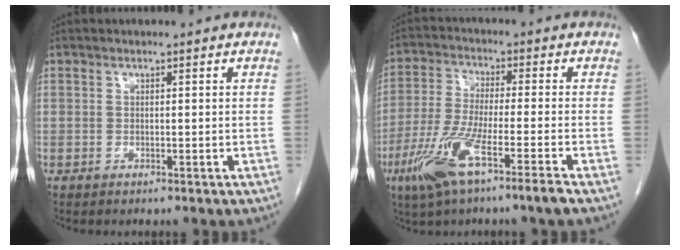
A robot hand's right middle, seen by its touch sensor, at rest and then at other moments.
{"total": 10.4, "force": [-5.6, 0.0, 8.7], "torque": [-0.180, -0.020, -0.110]}